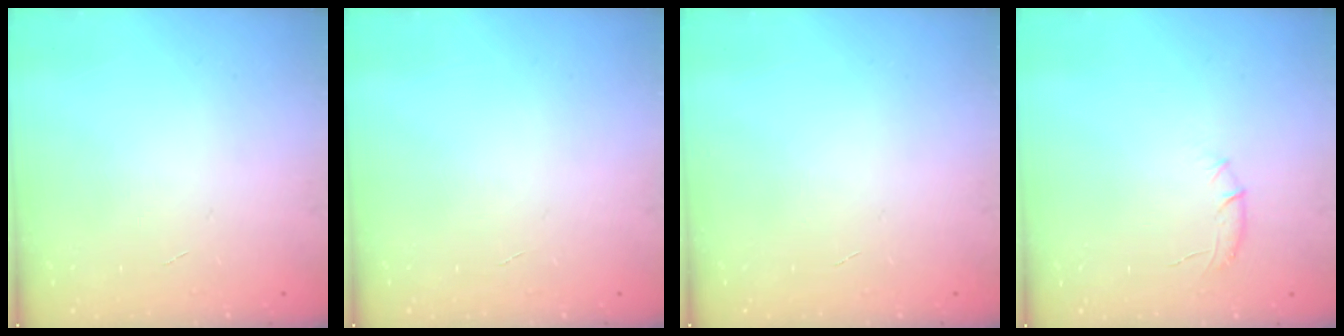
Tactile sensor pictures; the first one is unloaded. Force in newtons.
{"total": 0.0}
{"total": 0.0}
{"total": 6.5, "press": 6.3, "slide": 1.6}